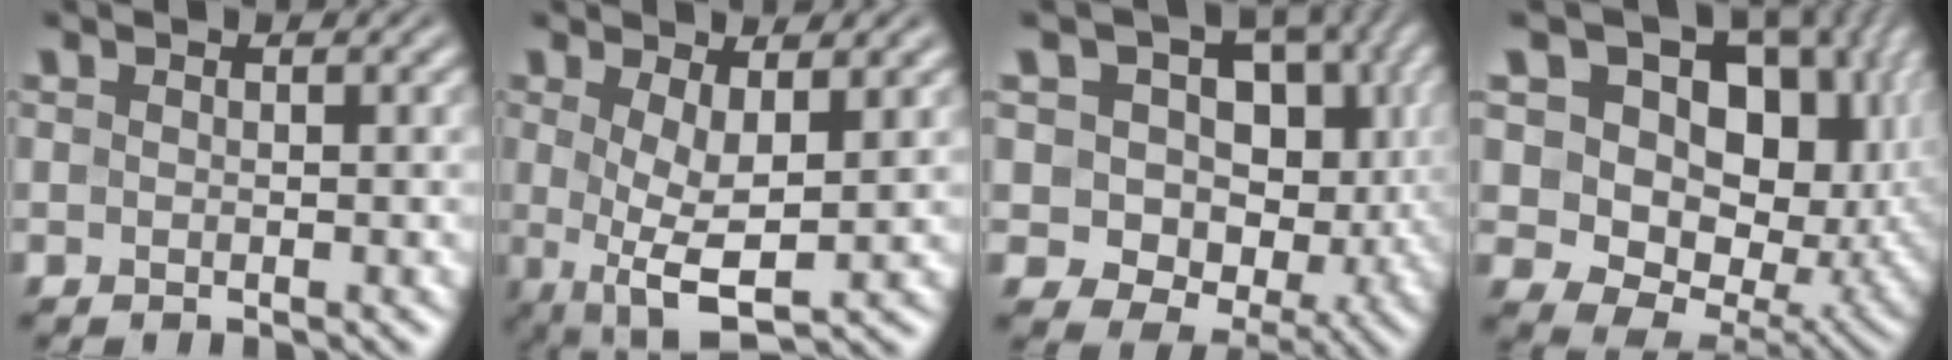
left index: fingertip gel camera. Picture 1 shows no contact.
{"total": 5.1, "force": [0.5, 1.7, 4.8], "torque": [-0.093, -0.010, 0.013]}
{"total": 9.0, "force": [1.4, 7.2, 5.3], "torque": [-0.066, -0.004, 0.013]}
{"total": 16.8, "force": [5.0, 11.6, 11.1], "torque": [-0.180, 0.027, 0.106]}